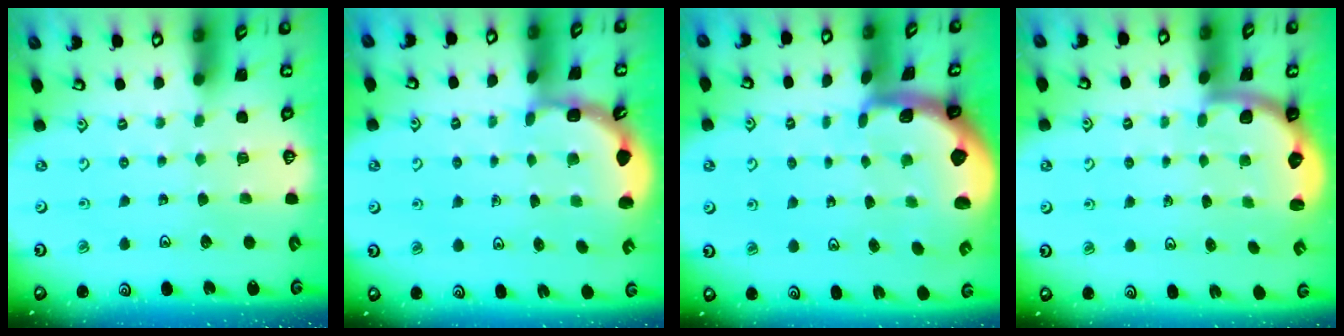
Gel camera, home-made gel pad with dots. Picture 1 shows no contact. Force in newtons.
{"total": 2.1, "press": 1.9, "slide": 0.8}
{"total": 2.6, "press": 2.5, "slide": 0.6}
{"total": 2.1, "press": 1.9, "slide": 1.0}